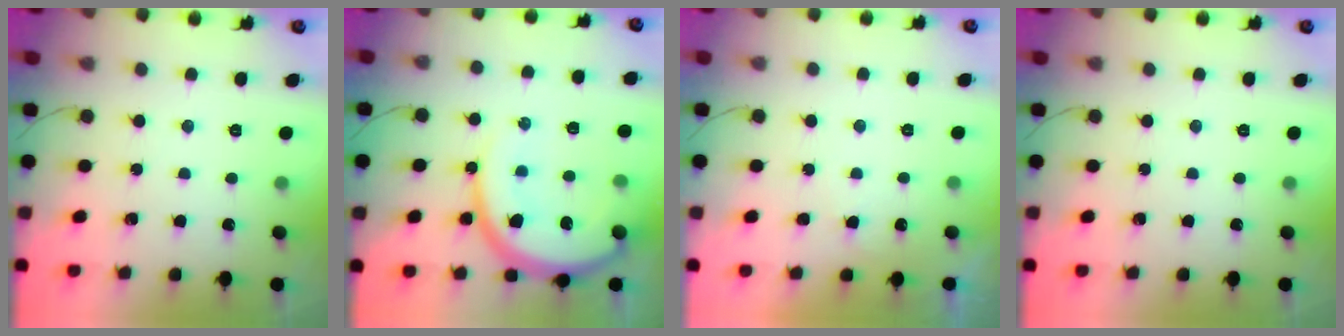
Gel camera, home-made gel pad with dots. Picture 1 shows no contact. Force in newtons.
{"total": 16.3, "press": 16.2, "slide": 1.9}
{"total": 3.0, "press": 3.0, "slide": 0.0}
{"total": 0.0}